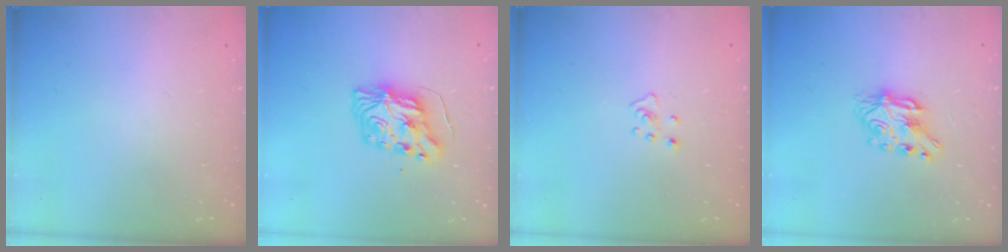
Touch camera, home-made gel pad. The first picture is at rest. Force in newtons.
{"total": 9.1, "press": 9.0, "slide": 0.6}
{"total": 4.1, "press": 4.0, "slide": 0.5}
{"total": 7.1, "press": 7.1, "slide": 0.2}